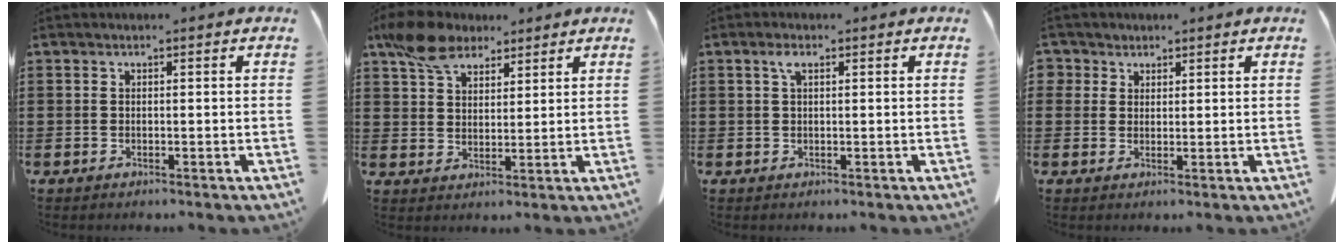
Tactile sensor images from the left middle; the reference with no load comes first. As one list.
[{"total": 8.2, "force": [6.0, 4.1, 3.9], "torque": [-0.089, -0.001, 0.114]}, {"total": 2.1, "force": [0.8, 0.7, 1.8], "torque": [-0.040, 0.003, 0.015]}, {"total": 2.5, "force": [1.8, 1.7, 0.3], "torque": [-0.015, 0.007, 0.035]}]